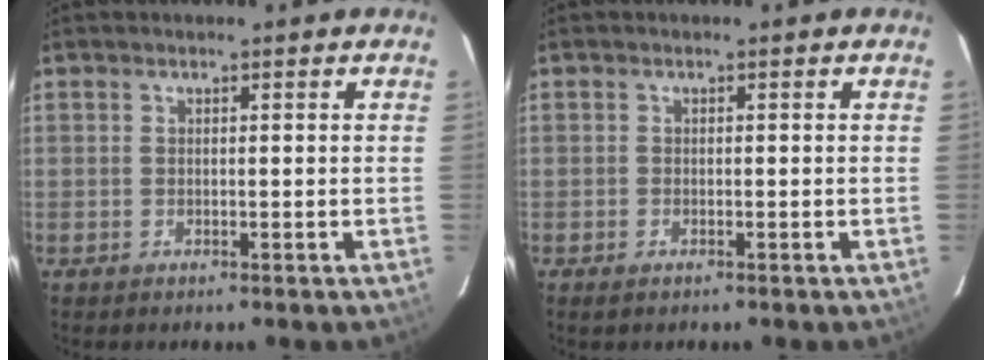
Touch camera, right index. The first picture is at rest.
{"total": 0.8, "force": [-0.6, 0.4, 0.4], "torque": [-0.007, -0.003, -0.012]}